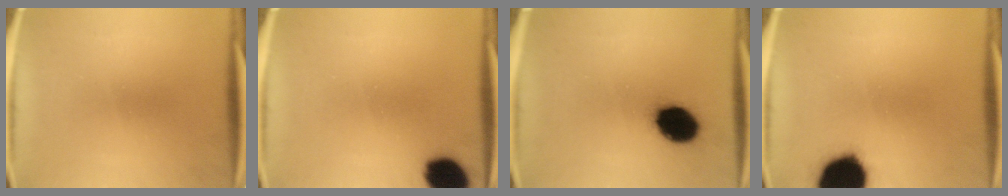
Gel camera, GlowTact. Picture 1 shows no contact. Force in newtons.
{"total": 10.8}
{"total": 11.9}
{"total": 19.7}